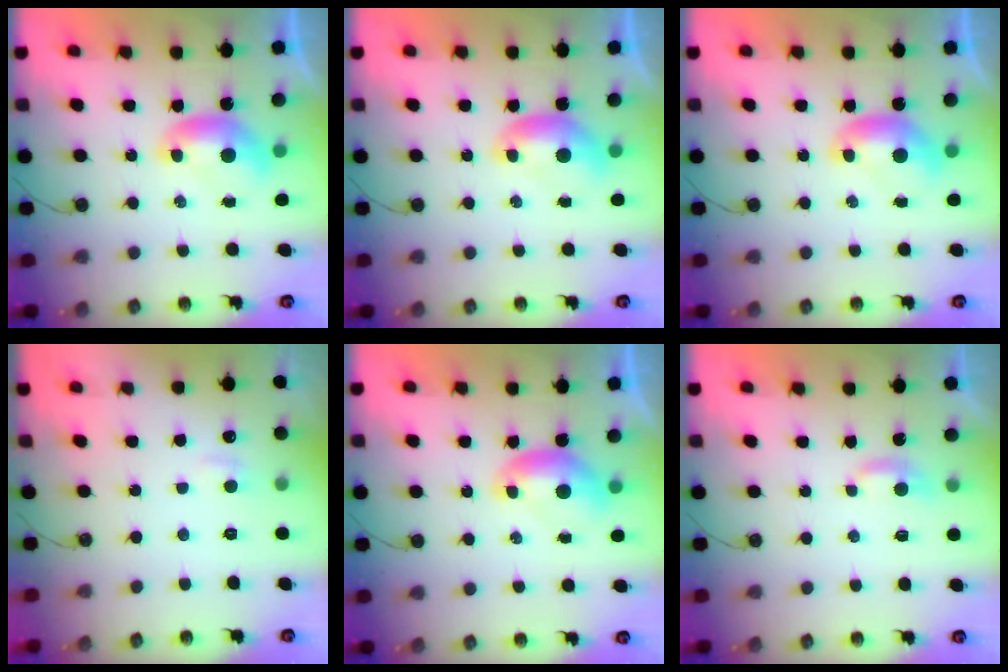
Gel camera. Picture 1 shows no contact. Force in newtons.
{"total": 0.0}
{"total": 0.0}
{"total": 1.5, "press": 1.4, "slide": 0.5}
{"total": 0.0}
{"total": 3.5, "press": 3.4, "slide": 0.3}